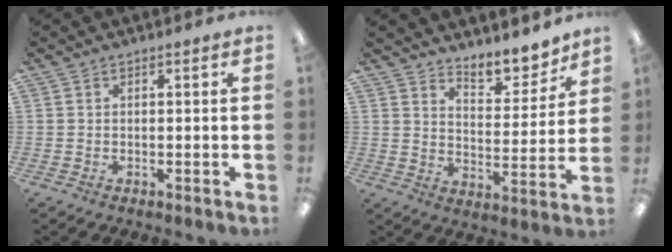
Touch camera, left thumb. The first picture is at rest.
{"total": 8.4, "force": [7.7, 2.8, 1.9], "torque": [-0.013, -0.075, 0.134]}